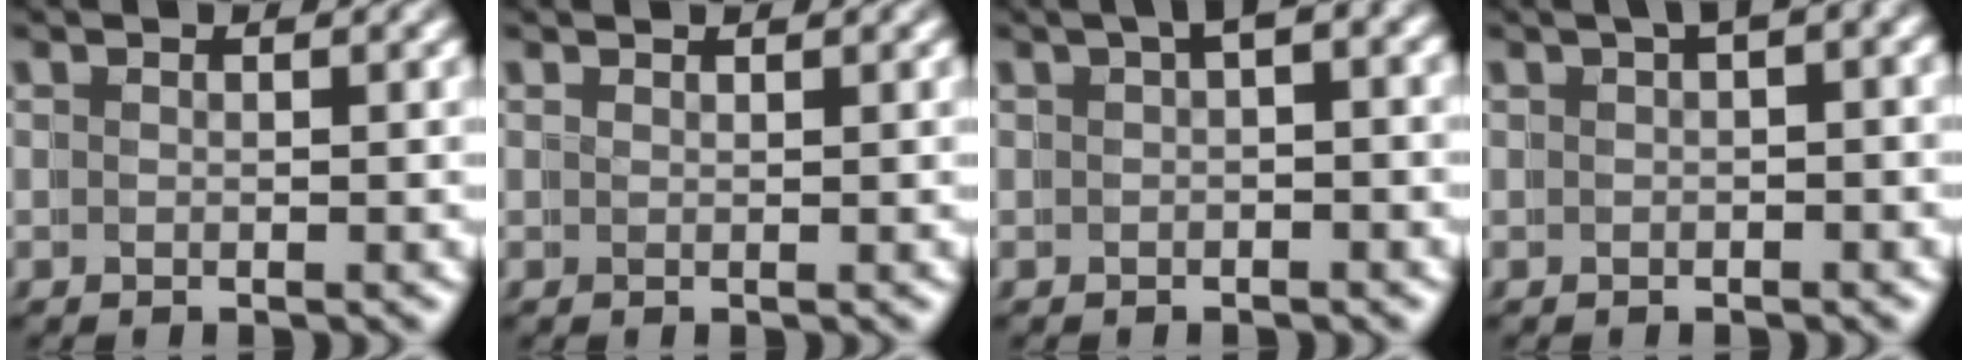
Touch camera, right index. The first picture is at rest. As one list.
[{"total": 0.8, "force": [0.5, -0.6, -0.1], "torque": [0.002, 0.000, 0.011]}, {"total": 2.0, "force": [0.5, 0.7, 1.8], "torque": [-0.009, 0.016, 0.002]}, {"total": 1.7, "force": [0.3, 0.6, 1.6], "torque": [-0.008, 0.015, 0.000]}]